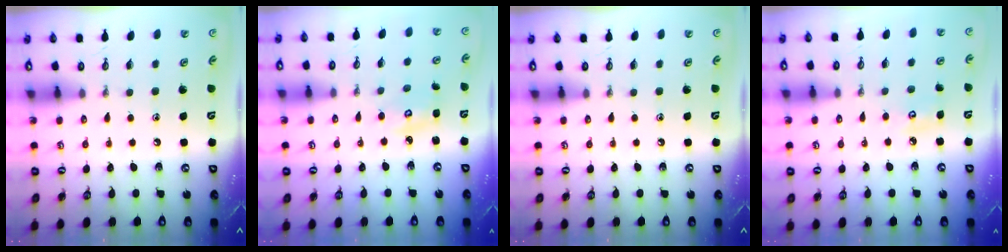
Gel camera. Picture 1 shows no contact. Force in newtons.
{"total": 3.1, "press": 3.1, "slide": 0.2}
{"total": 0.0}
{"total": 5.6, "press": 5.6, "slide": 0.5}